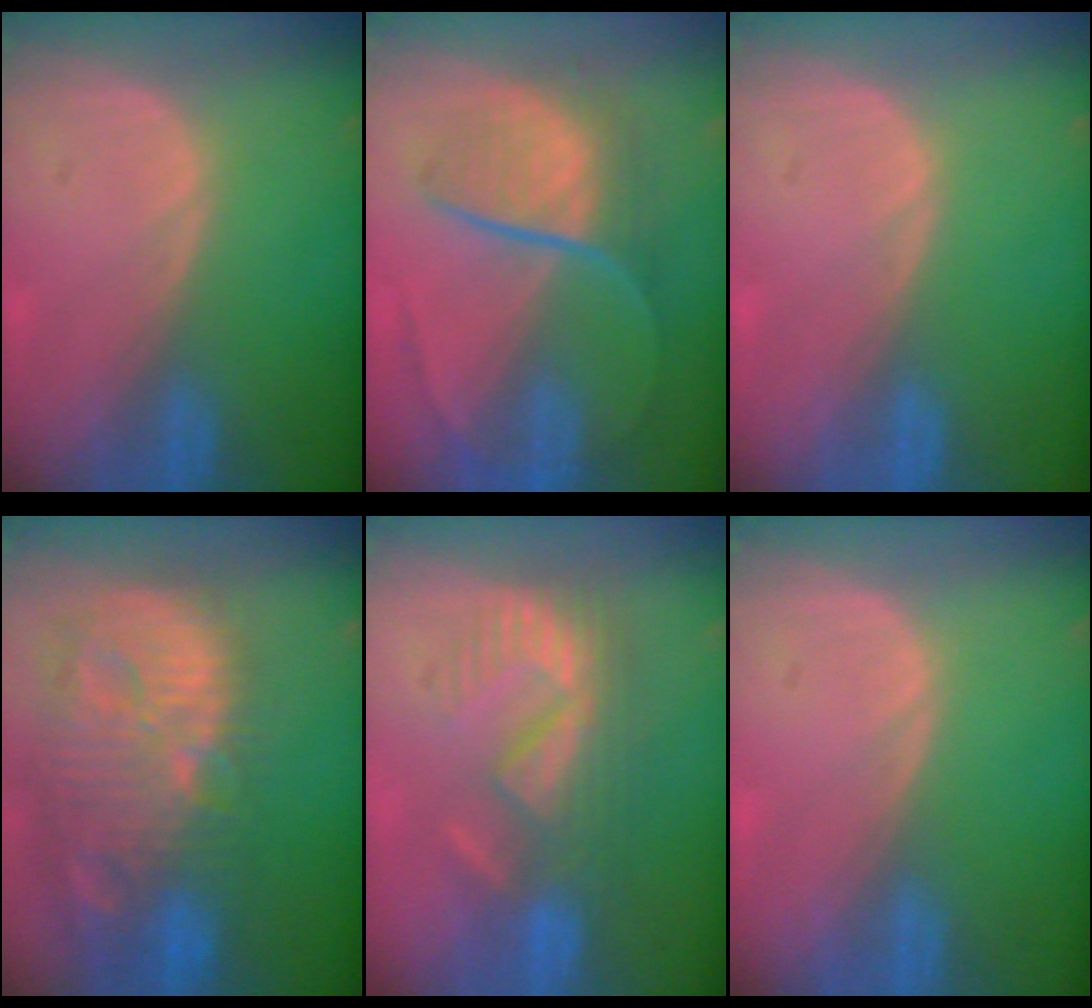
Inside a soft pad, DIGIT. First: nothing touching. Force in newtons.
{"total": 8.8, "press": 7.5, "slide": 4.7}
{"total": 0.0}
{"total": 14.5, "press": 12.7, "slide": 7.1}
{"total": 9.0, "press": 8.1, "slide": 4.0}
{"total": 0.0}